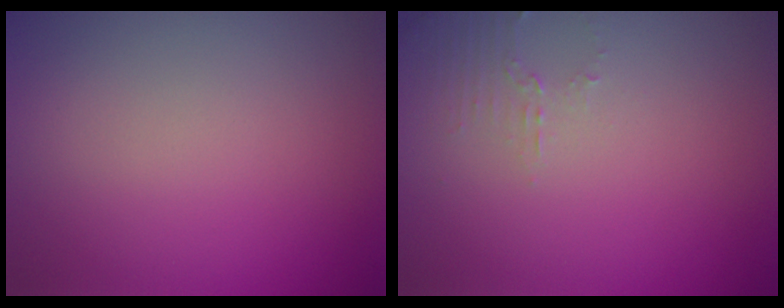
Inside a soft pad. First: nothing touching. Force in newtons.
{"total": 1.4, "press": 1.4, "slide": 0.4}